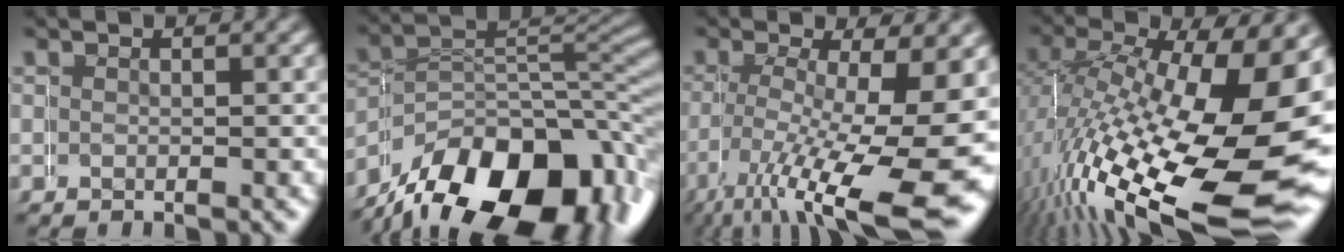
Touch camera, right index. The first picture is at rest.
{"total": 16.2, "force": [-7.1, 9.0, 11.4], "torque": [-0.164, -0.046, -0.084]}
{"total": 8.7, "force": [-2.0, 2.0, 8.3], "torque": [-0.141, -0.039, -0.003]}
{"total": 16.9, "force": [-3.5, 6.8, 15.1], "torque": [-0.262, -0.065, -0.006]}